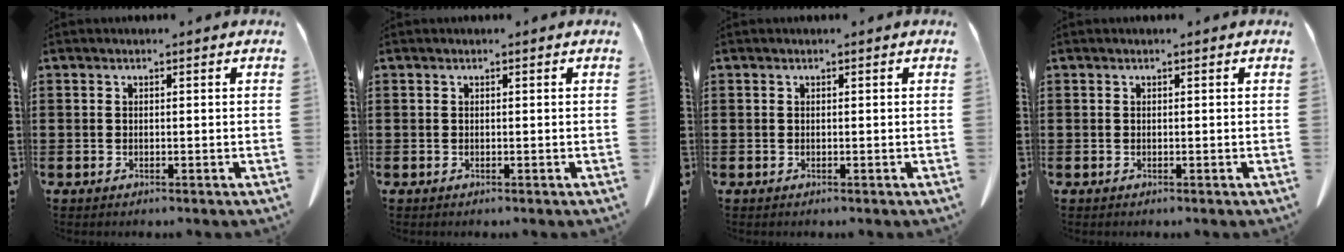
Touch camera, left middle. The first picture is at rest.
{"total": 0.0}
{"total": 0.0}
{"total": 0.0}